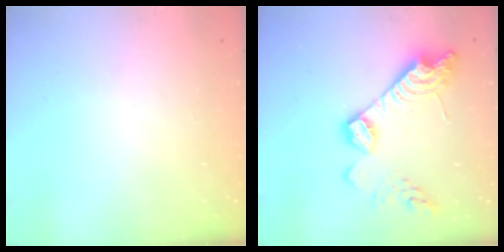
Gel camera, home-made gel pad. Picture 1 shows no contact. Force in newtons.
{"total": 17.4, "press": 17.4, "slide": 1.1}